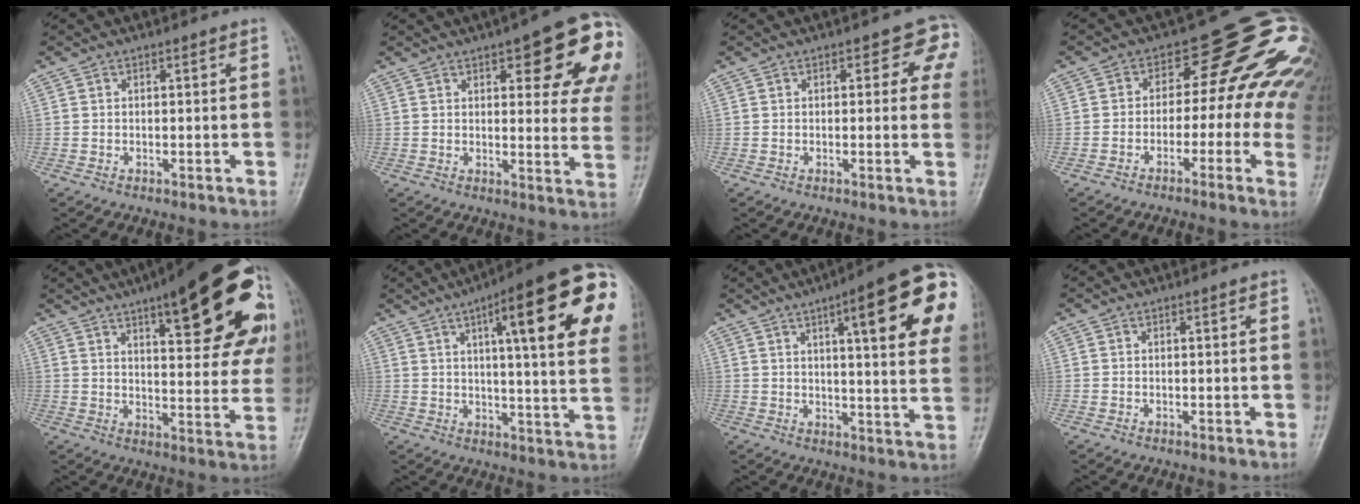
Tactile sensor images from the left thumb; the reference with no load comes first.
{"total": 18.9, "force": [8.1, 6.1, 16.0], "torque": [-0.164, -0.025, 0.094]}
{"total": 5.3, "force": [2.1, 3.1, 3.7], "torque": [0.007, -0.001, 0.012]}
{"total": 15.6, "force": [0.4, 9.4, 12.4], "torque": [-0.107, 0.039, -0.007]}
{"total": 27.9, "force": [12.5, 8.9, 23.3], "torque": [-0.259, -0.004, 0.172]}
{"total": 24.5, "force": [8.7, 4.7, 22.4], "torque": [-0.263, -0.004, 0.112]}
{"total": 21.4, "force": [7.9, 4.4, 19.4], "torque": [-0.224, -0.011, 0.097]}
{"total": 0.0}